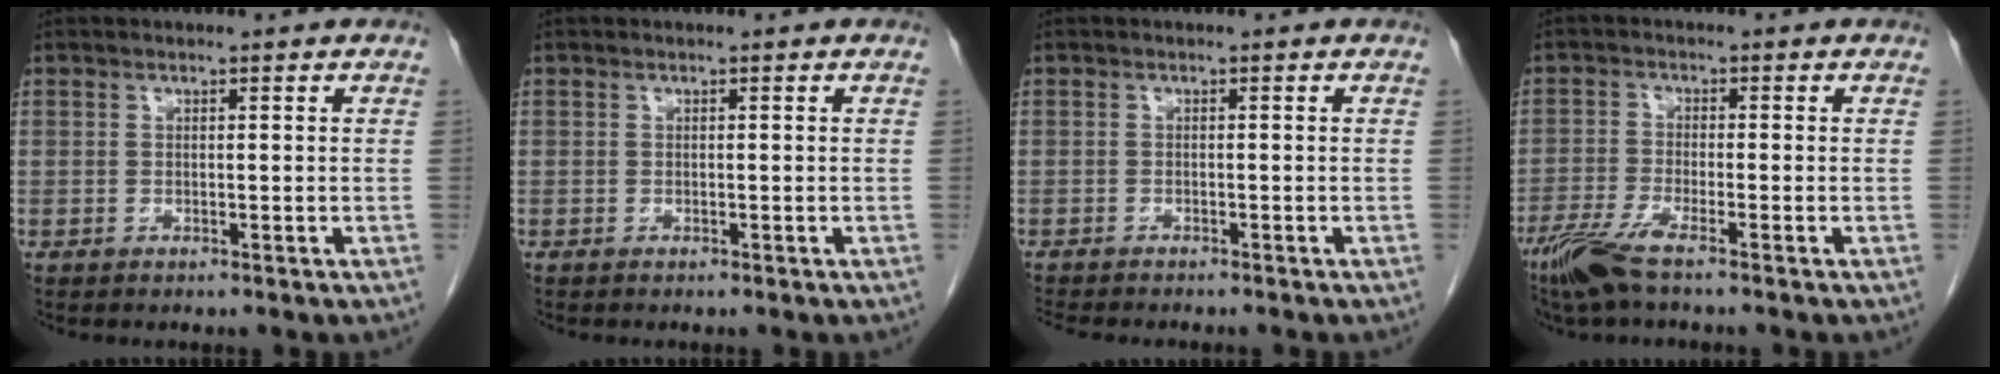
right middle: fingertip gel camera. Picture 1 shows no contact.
{"total": 0.0}
{"total": 6.8, "force": [-6.0, 1.2, 2.9], "torque": [-0.041, -0.011, -0.087]}
{"total": 5.6, "force": [-4.0, 0.3, 3.9], "torque": [-0.088, -0.017, -0.083]}